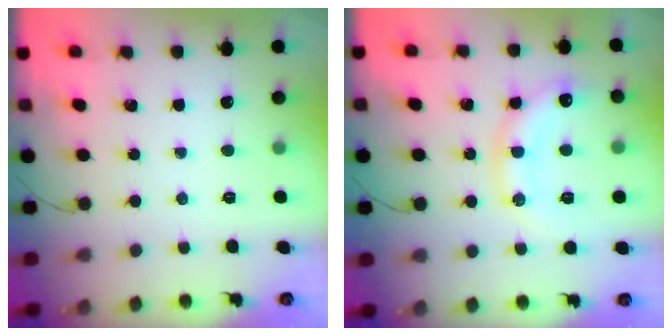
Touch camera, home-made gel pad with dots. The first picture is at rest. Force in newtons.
{"total": 12.9, "press": 12.8, "slide": 0.8}